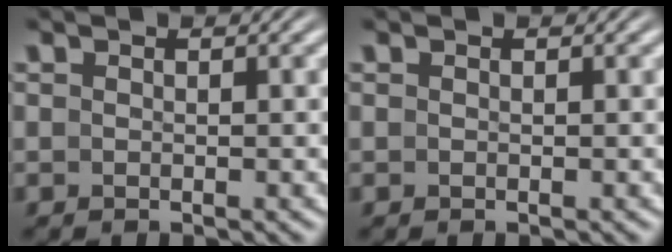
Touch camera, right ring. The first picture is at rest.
{"total": 0.0}